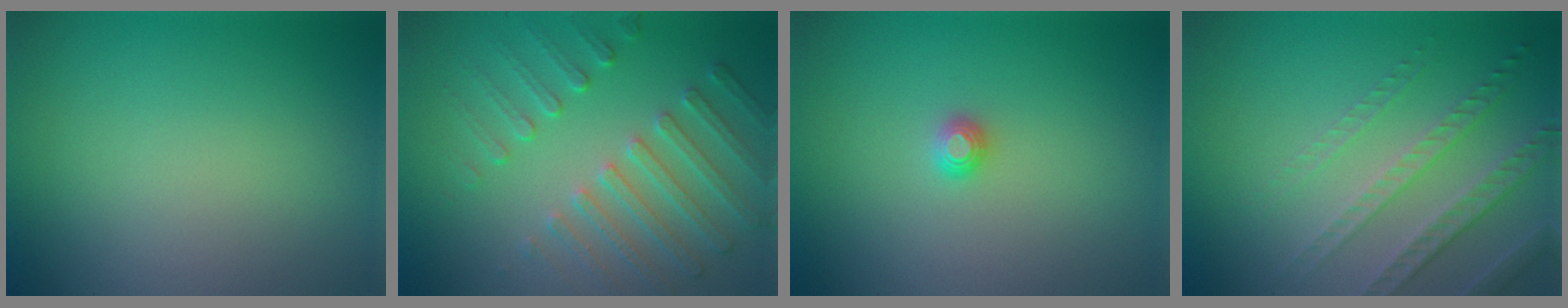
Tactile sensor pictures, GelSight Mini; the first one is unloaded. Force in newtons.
{"total": 5.1, "press": 3.9, "slide": 3.3}
{"total": 1.1, "press": 1.1, "slide": 0.1}
{"total": 5.0, "press": 3.2, "slide": 3.9}